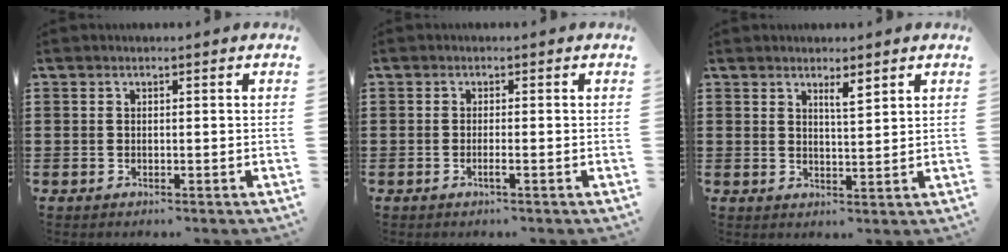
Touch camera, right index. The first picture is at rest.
{"total": 1.3, "force": [-0.6, -0.1, 1.1], "torque": [-0.025, -0.007, -0.012]}
{"total": 2.5, "force": [1.8, 0.3, 1.6], "torque": [-0.026, -0.002, 0.030]}